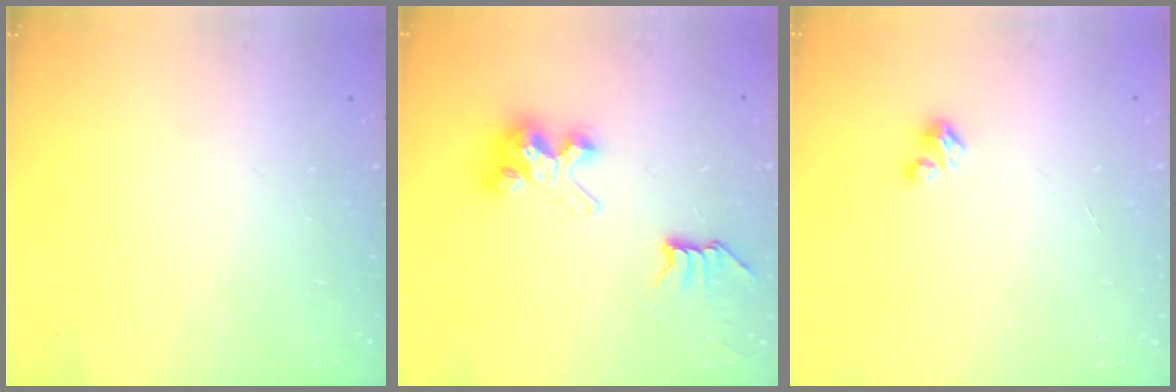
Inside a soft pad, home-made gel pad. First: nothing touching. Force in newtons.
{"total": 7.4, "press": 7.4, "slide": 0.0}
{"total": 1.6, "press": 1.6, "slide": 0.2}